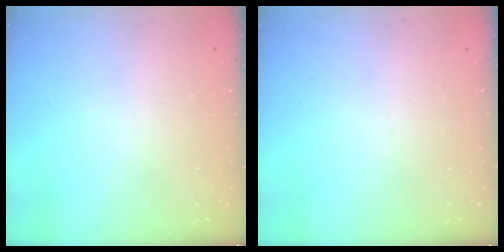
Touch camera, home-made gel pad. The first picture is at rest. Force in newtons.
{"total": 0.0}